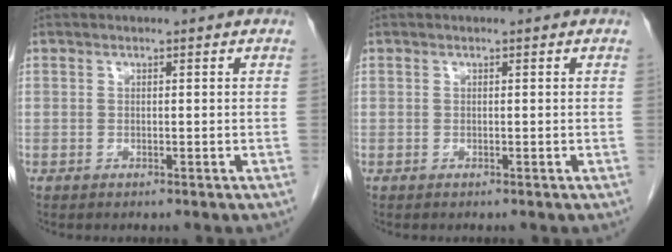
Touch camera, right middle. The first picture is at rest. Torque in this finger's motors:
{"motor_torque": [0.24, 0.02, 0.04, 0.01]}